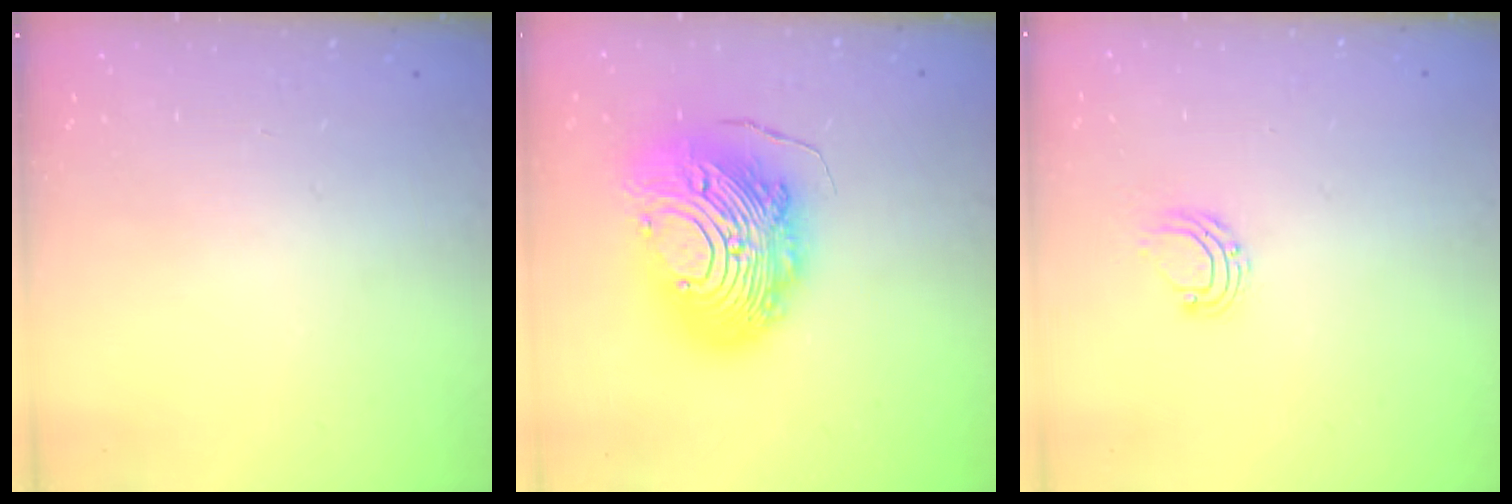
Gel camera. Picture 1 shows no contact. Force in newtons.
{"total": 20.9, "press": 20.8, "slide": 2.0}
{"total": 5.7, "press": 5.7, "slide": 0.4}